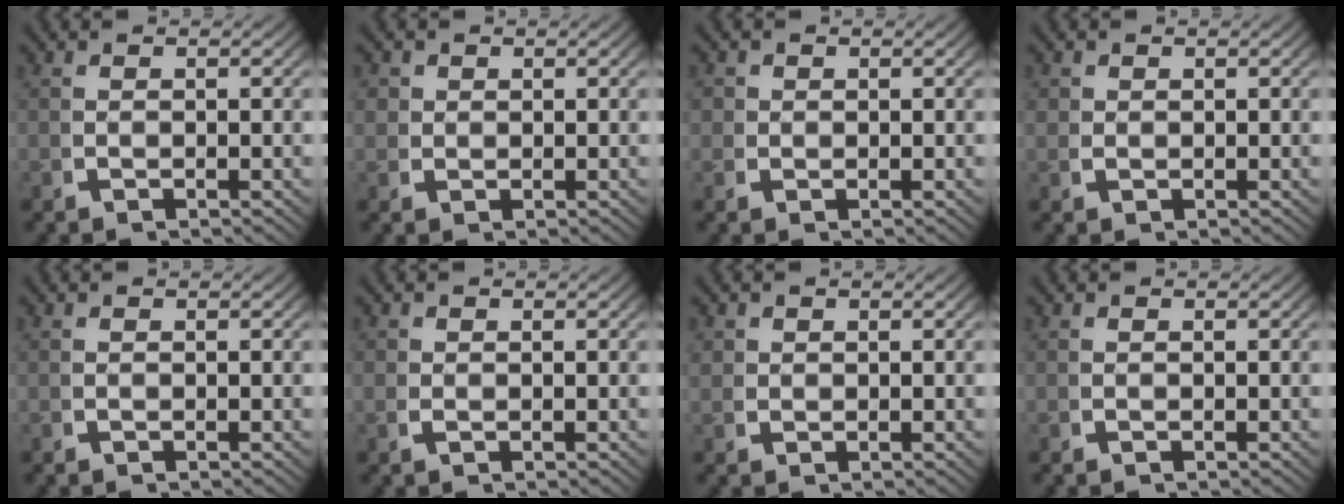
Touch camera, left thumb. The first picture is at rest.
{"total": 2.3, "force": [0.8, 2.1, 0.8], "torque": [-0.022, -0.005, 0.014]}
{"total": 1.7, "force": [0.4, 1.6, 0.5], "torque": [-0.012, -0.004, 0.004]}
{"total": 1.4, "force": [0.3, 1.2, 0.5], "torque": [-0.019, -0.007, 0.009]}
{"total": 0.0}
{"total": 0.7, "force": [0.1, 0.6, 0.3], "torque": [-0.015, -0.005, 0.003]}
{"total": 1.8, "force": [0.5, 1.7, 0.6], "torque": [-0.021, -0.005, 0.011]}
{"total": 0.0}